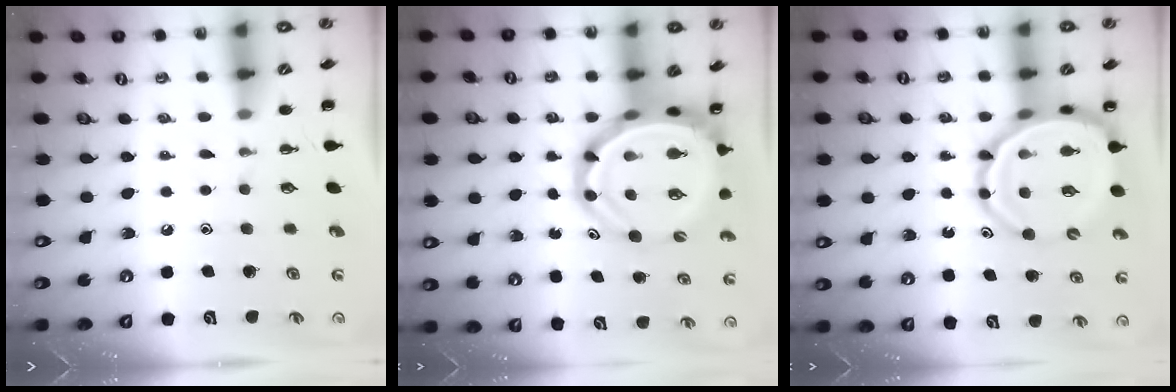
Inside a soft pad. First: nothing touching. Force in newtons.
{"total": 11.0, "press": 10.6, "slide": 3.0}
{"total": 13.1, "press": 12.6, "slide": 3.5}